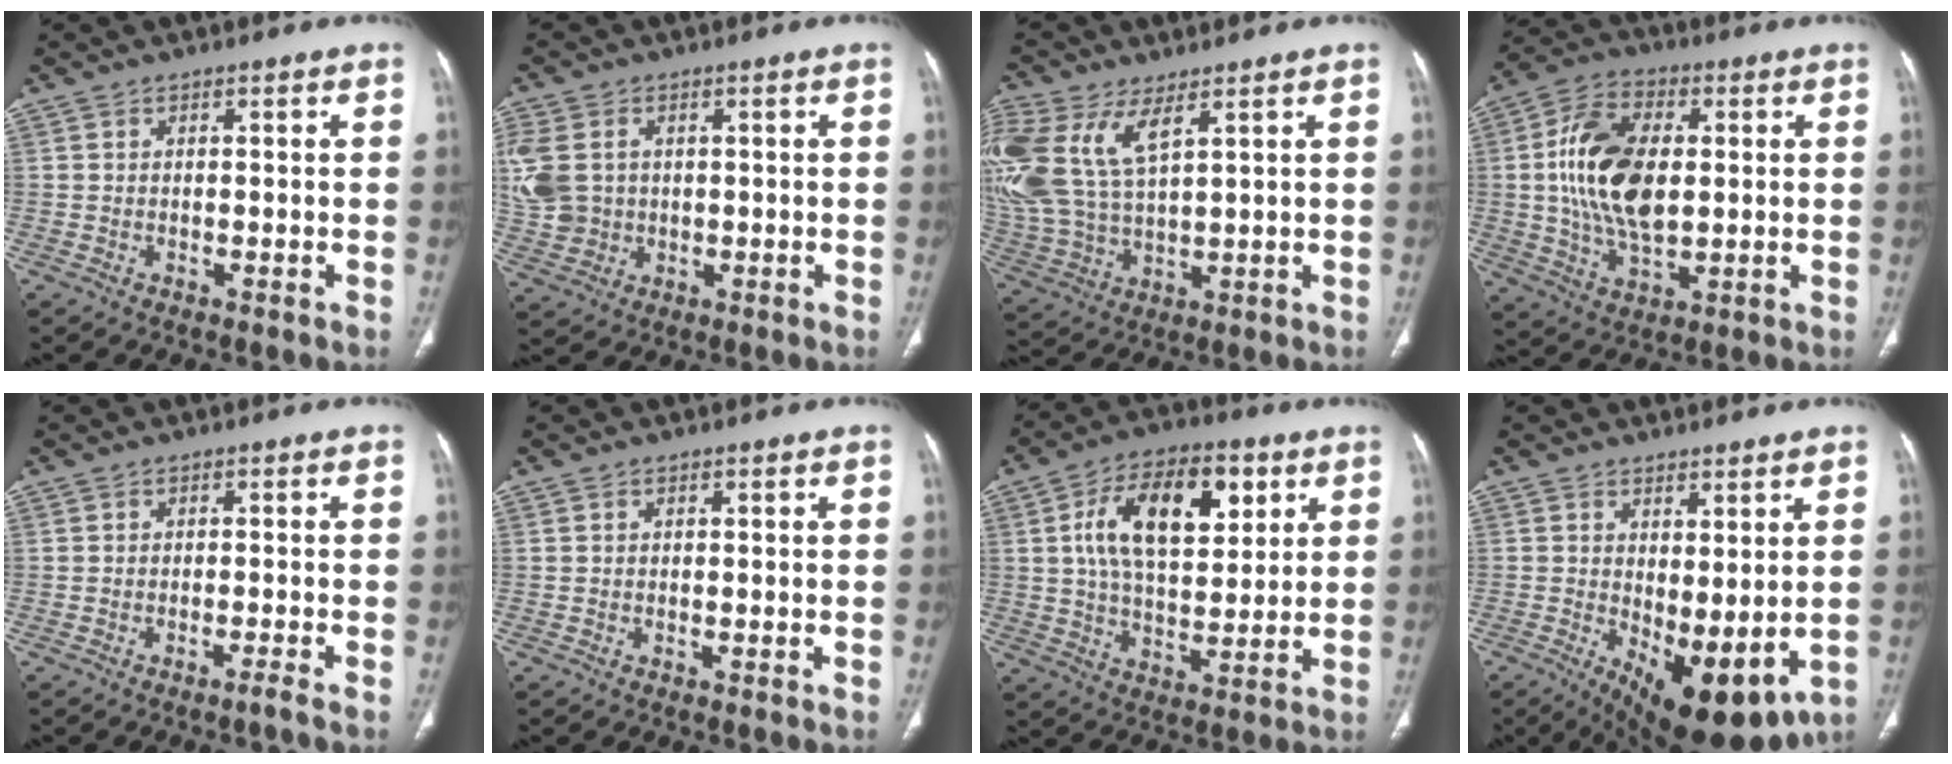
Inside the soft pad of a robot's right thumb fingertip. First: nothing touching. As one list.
[{"total": 11.5, "force": [1.8, 9.1, 6.7], "torque": [-0.169, -0.001, 0.046]}, {"total": 17.8, "force": [7.7, 8.8, 13.5], "torque": [-0.329, -0.008, 0.160]}, {"total": 16.4, "force": [1.4, 9.4, 13.4], "torque": [-0.249, 0.005, 0.027]}, {"total": 1.2, "force": [-0.9, -0.4, 0.6], "torque": [-0.014, 0.005, -0.017]}, {"total": 0.0}, {"total": 17.5, "force": [5.6, 9.4, 13.7], "torque": [-0.201, -0.006, 0.094]}, {"total": 11.9, "force": [-1.4, 5.1, 10.7], "torque": [-0.152, -0.021, 0.000]}]